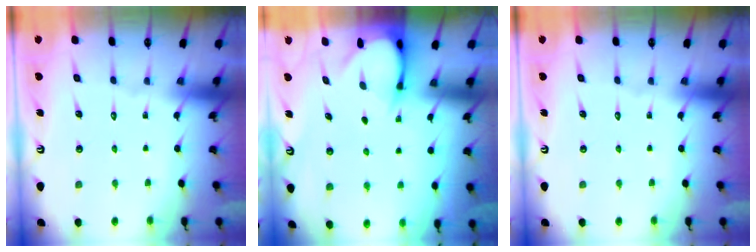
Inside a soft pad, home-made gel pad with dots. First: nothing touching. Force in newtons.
{"total": 3.4, "press": 3.4, "slide": 0.3}
{"total": 0.0}